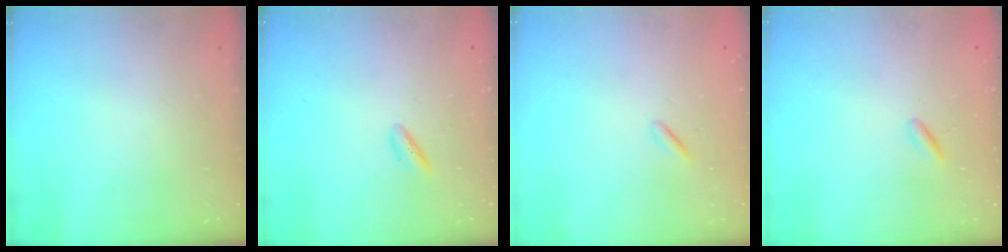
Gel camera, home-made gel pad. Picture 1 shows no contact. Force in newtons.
{"total": 2.2, "press": 2.2, "slide": 0.5}
{"total": 0.0}
{"total": 1.2, "press": 1.0, "slide": 0.6}